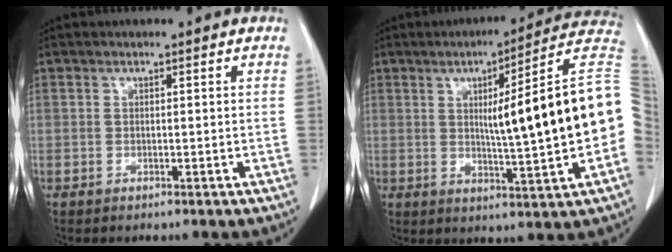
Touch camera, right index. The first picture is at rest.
{"total": 17.9, "force": [0.6, -0.4, 17.9], "torque": [-0.224, 0.017, 0.002]}